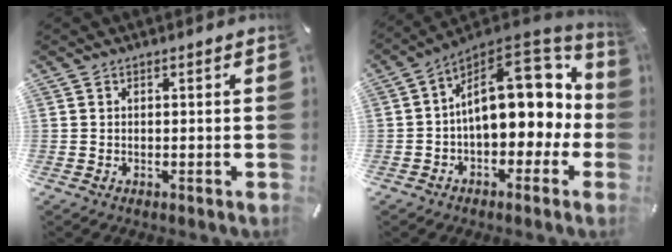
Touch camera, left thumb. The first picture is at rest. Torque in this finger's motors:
{"motor_torque": [1.25, 3.20, 0.70, 0.25, 0.27]}